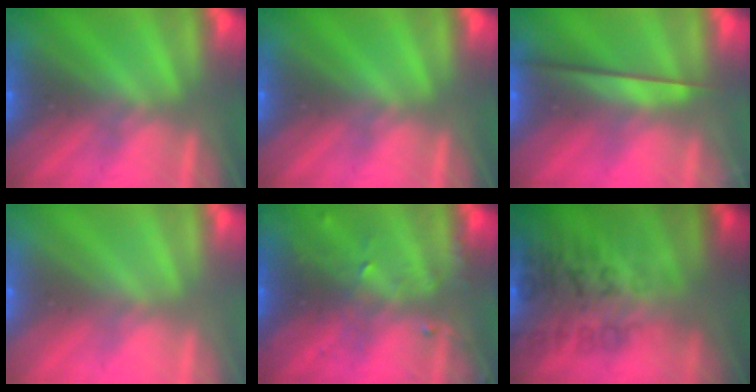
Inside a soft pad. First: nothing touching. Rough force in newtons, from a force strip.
{"total": 0.0}
{"total": 2.4}
{"total": 2.8}
{"total": 3.5}
{"total": 2.9}